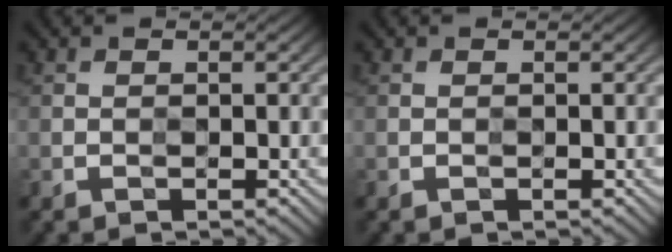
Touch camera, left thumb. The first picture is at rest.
{"total": 0.0}